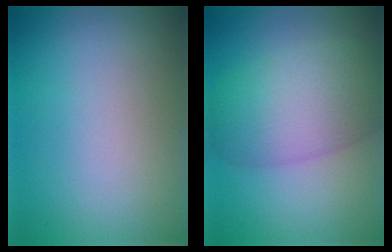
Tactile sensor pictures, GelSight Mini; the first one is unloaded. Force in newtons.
{"total": 6.9, "press": 6.9, "slide": 0.5}